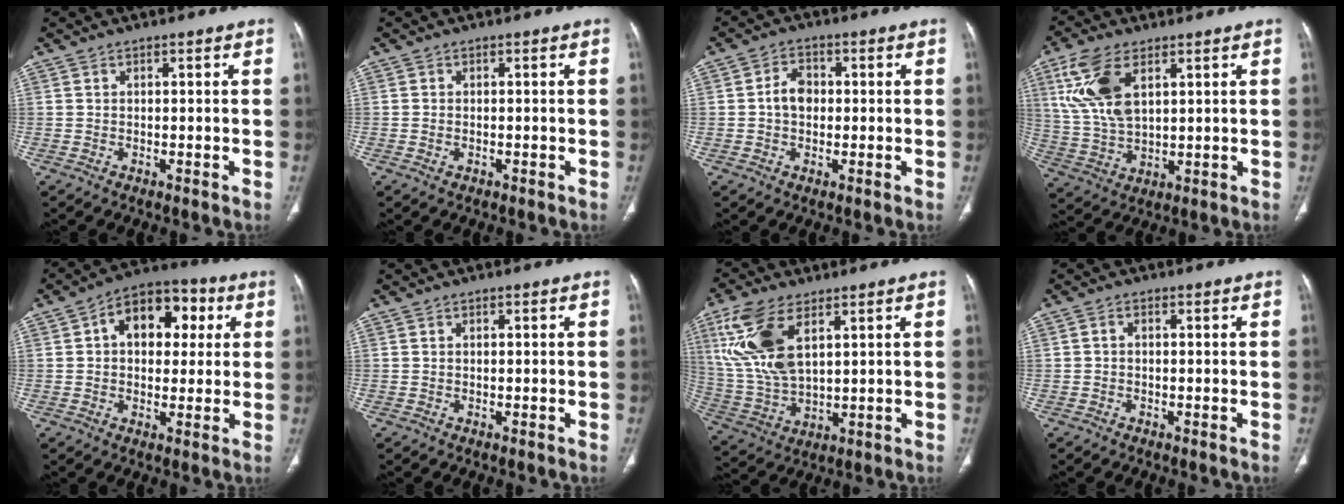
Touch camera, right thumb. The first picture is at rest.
{"total": 0.8, "force": [-0.3, 0.6, 0.5], "torque": [-0.014, 0.004, -0.001]}
{"total": 4.6, "force": [0.0, 3.5, 2.9], "torque": [-0.038, 0.012, -0.006]}
{"total": 12.3, "force": [5.0, 6.3, 9.3], "torque": [-0.198, -0.012, 0.106]}
{"total": 13.2, "force": [3.5, 8.8, 9.3], "torque": [-0.096, 0.019, 0.046]}
{"total": 0.0}
{"total": 15.1, "force": [6.1, 7.3, 11.7], "torque": [-0.254, -0.015, 0.130]}
{"total": 1.0, "force": [-0.1, 0.8, 0.7], "torque": [-0.009, 0.004, -0.004]}